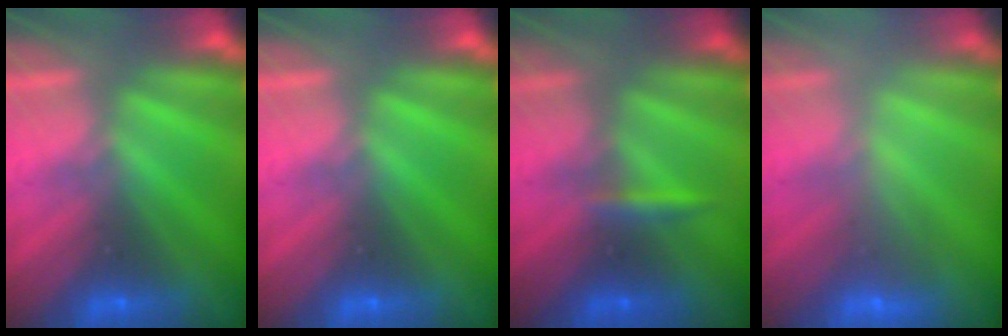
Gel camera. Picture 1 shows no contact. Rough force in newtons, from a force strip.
{"total": 0.0}
{"total": 2.4}
{"total": 2.2}